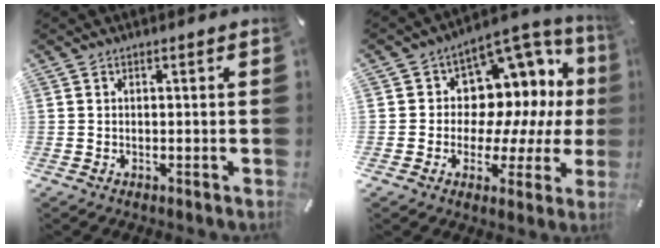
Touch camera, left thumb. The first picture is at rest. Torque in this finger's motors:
{"motor_torque": [0.32, 0.19, 0.10, -0.03, 0.12]}